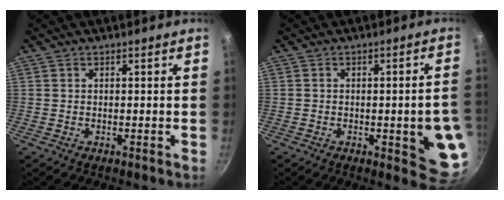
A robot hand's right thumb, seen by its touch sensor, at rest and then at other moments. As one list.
[{"total": 10.6, "force": [-1.9, 3.2, 10.0], "torque": [-0.090, 0.008, -0.019]}]